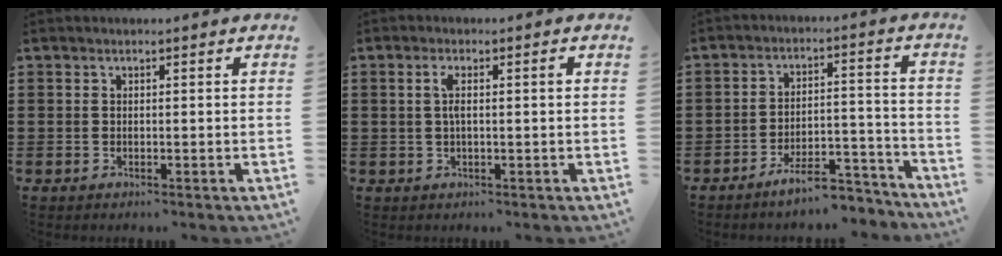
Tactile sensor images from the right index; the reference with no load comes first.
{"total": 2.7, "force": [0.2, 0.3, 2.7], "torque": [-0.051, 0.000, 0.000]}
{"total": 7.1, "force": [-6.3, 1.5, 2.9], "torque": [-0.047, 0.014, -0.118]}